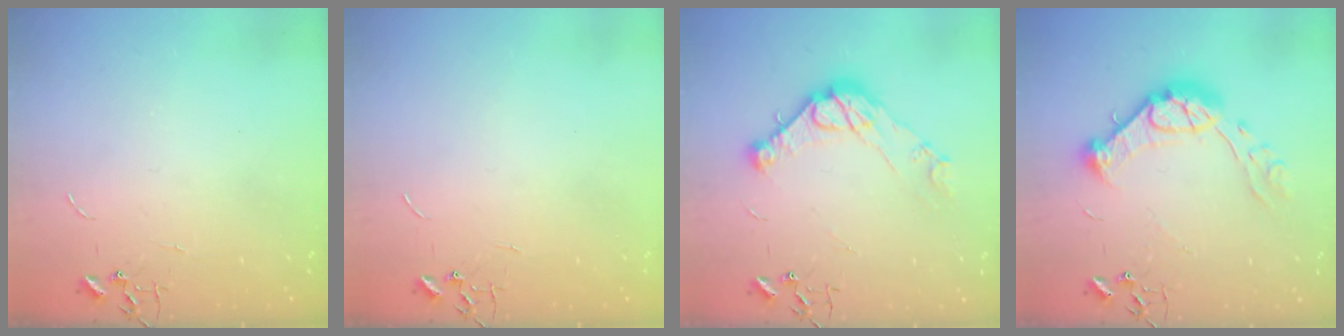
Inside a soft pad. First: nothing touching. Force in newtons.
{"total": 0.0}
{"total": 13.0, "press": 13.0, "slide": 0.8}
{"total": 15.1, "press": 15.0, "slide": 1.0}